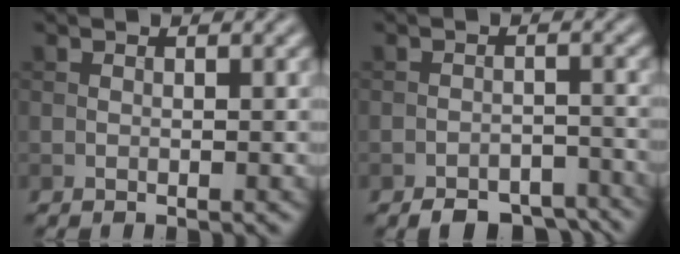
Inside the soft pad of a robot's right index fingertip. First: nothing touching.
{"total": 4.5, "force": [-3.9, 1.9, 1.5], "torque": [-0.015, -0.004, -0.060]}